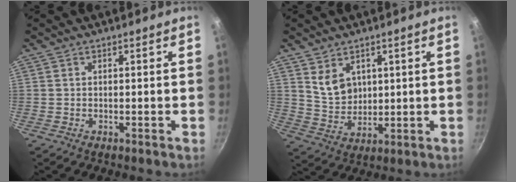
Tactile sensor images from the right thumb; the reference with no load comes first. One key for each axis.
{"total": 6.5, "fx": 2.9, "fy": 4.7, "fz": 3.5, "tx": -0.044, "ty": -0.026, "tz": 0.066}